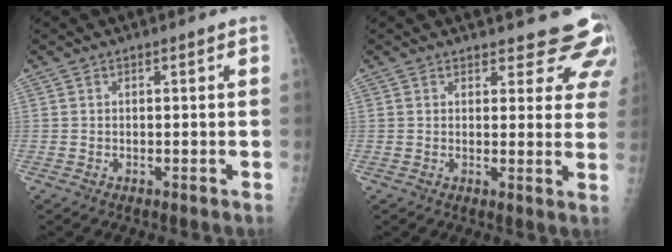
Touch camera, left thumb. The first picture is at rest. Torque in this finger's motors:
{"motor_torque": [0.01, 0.20, -0.04, -0.10, 0.04]}